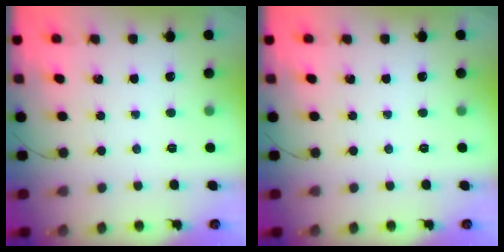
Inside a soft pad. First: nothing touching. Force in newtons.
{"total": 0.0}